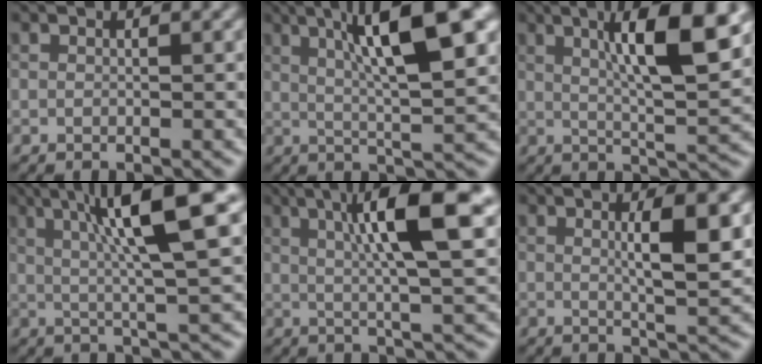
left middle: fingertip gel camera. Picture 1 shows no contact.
{"total": 10.5, "force": [4.0, 2.0, 9.5], "torque": [-0.136, 0.018, 0.061]}
{"total": 9.4, "force": [3.1, 1.8, 8.7], "torque": [-0.124, 0.007, 0.050]}
{"total": 10.6, "force": [3.4, 1.5, 9.9], "torque": [-0.135, 0.016, 0.049]}
{"total": 10.1, "force": [3.1, 1.6, 9.5], "torque": [-0.131, 0.010, 0.045]}
{"total": 5.2, "force": [1.0, 1.0, 5.0], "torque": [-0.073, 0.003, 0.016]}